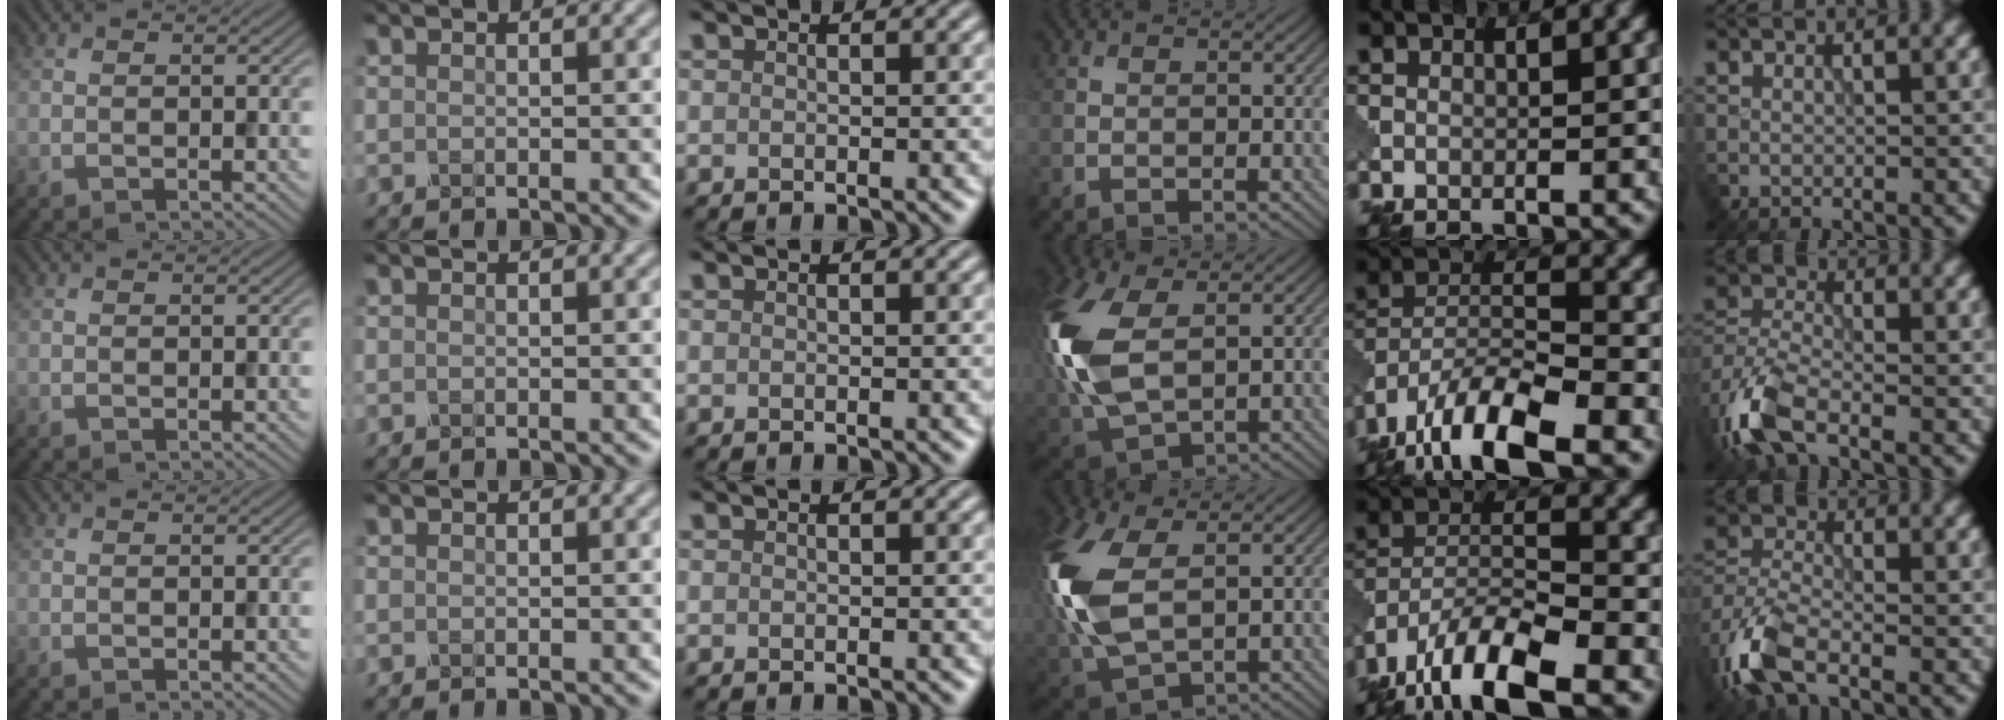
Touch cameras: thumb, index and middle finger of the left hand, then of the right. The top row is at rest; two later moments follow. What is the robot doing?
{"motion": "squeeze", "object": "clothespin"}